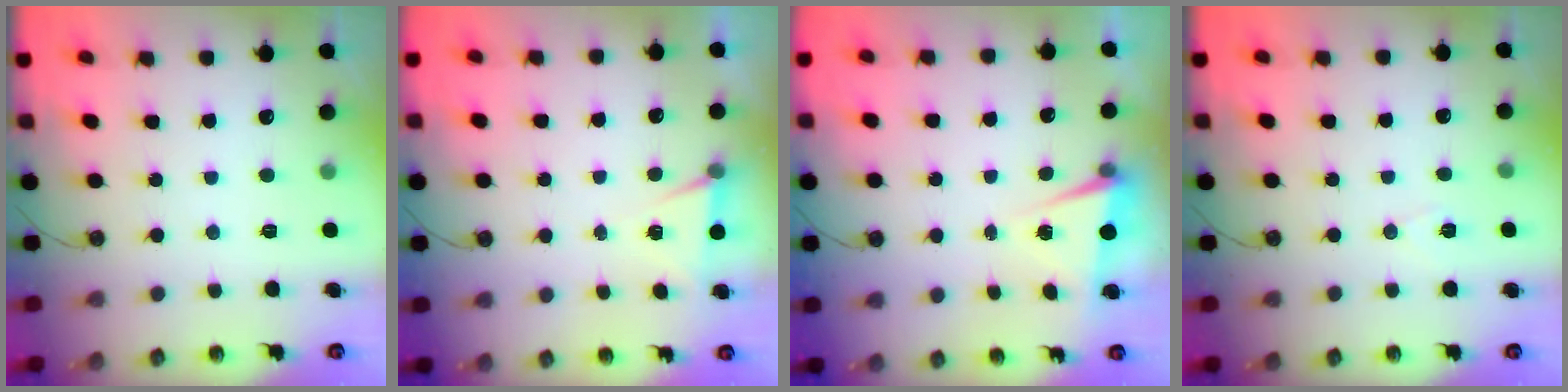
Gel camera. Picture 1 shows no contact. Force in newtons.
{"total": 5.0, "press": 2.2, "slide": 4.5}
{"total": 1.9, "press": 1.4, "slide": 1.3}
{"total": 5.3, "press": 3.0, "slide": 4.4}